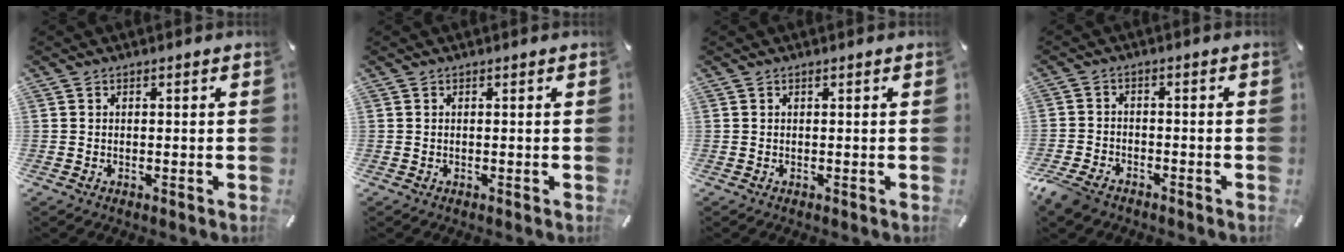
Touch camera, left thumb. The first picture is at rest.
{"total": 0.0}
{"total": 0.0}
{"total": 4.9, "force": [-4.0, 2.5, 1.6], "torque": [-0.049, 0.012, -0.081]}